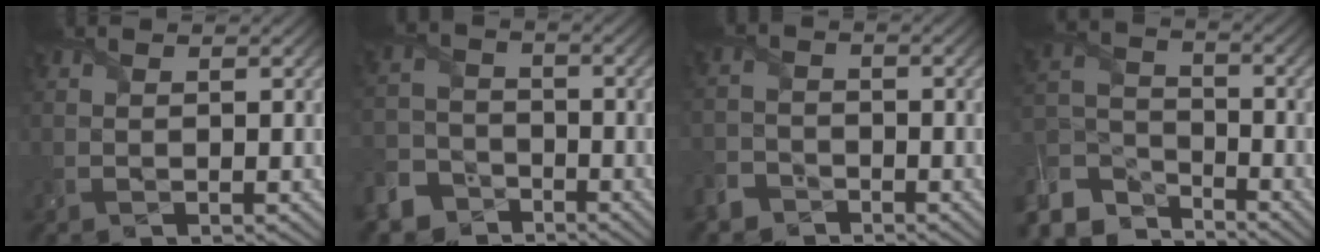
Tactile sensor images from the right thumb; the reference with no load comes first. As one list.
[{"total": 7.6, "force": [-5.6, 4.6, 2.2], "torque": [-0.059, -0.013, -0.123]}, {"total": 3.8, "force": [-3.1, 2.1, 0.7], "torque": [-0.022, -0.004, -0.068]}, {"total": 10.3, "force": [-7.9, 5.5, 3.9], "torque": [-0.116, -0.021, -0.152]}]